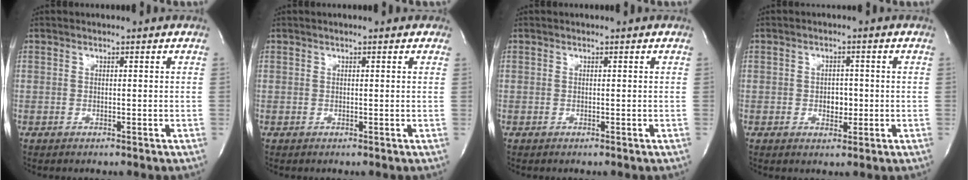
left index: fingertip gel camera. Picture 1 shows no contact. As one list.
[{"total": 1.3, "force": [0.8, 0.5, 0.9], "torque": [-0.015, 0.007, 0.006]}, {"total": 0.0}, {"total": 2.8, "force": [-0.4, 1.9, 2.0], "torque": [-0.027, 0.003, -0.003]}]